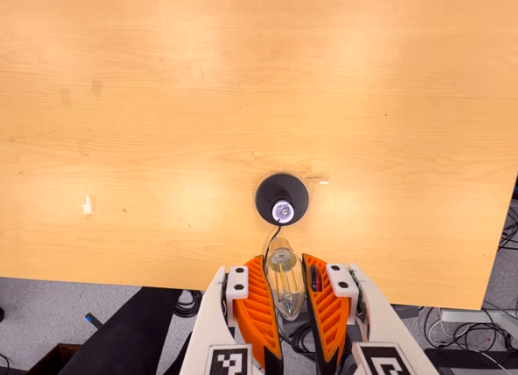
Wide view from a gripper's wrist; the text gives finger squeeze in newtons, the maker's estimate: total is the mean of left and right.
{"total": 20.4, "left": 24.8, "right": 15.9}